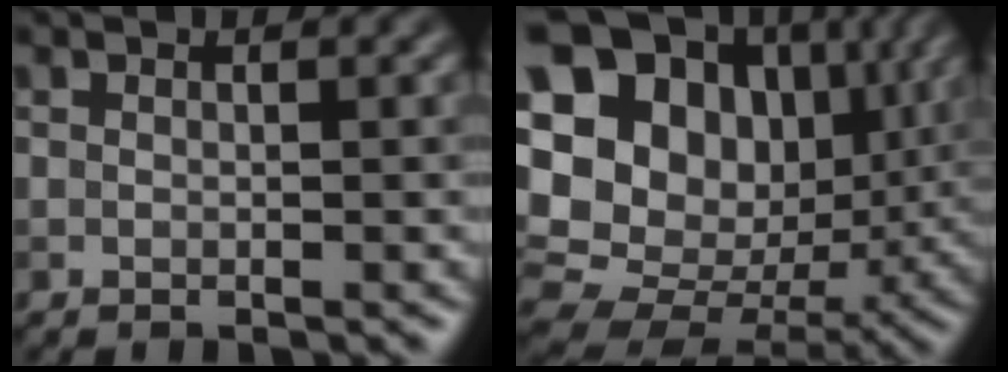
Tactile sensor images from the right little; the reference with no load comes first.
{"total": 21.2, "force": [4.2, 17.5, 11.2], "torque": [-0.244, 0.024, 0.083]}